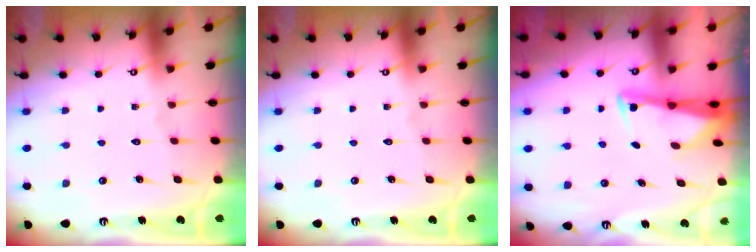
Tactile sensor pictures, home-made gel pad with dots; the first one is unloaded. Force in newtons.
{"total": 0.0}
{"total": 2.7, "press": 2.7, "slide": 0.5}